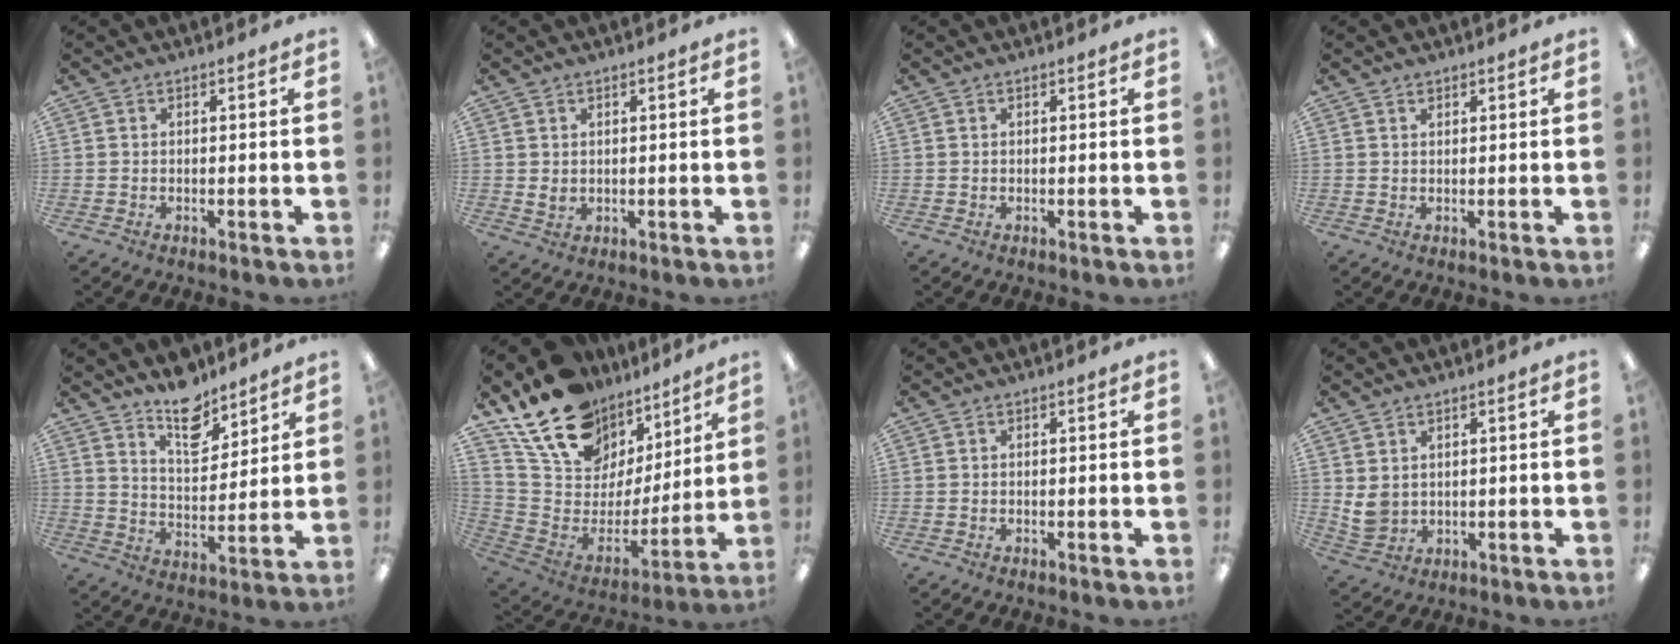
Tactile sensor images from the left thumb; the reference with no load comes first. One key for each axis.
{"total": 1.7, "fx": 0.8, "fy": 1.2, "fz": 0.9, "tx": -0.011, "ty": -0.002, "tz": 0.013}
{"total": 0.0}
{"total": 0.9, "fx": 0.8, "fy": 0.5, "fz": 0.2, "tx": -0.005, "ty": 0.001, "tz": 0.015}
{"total": 11.0, "fx": 9.1, "fy": 4.6, "fz": 4.0, "tx": -0.044, "ty": -0.066, "tz": 0.163}
{"total": 18.8, "fx": 14.9, "fy": 9.8, "fz": 5.9, "tx": -0.130, "ty": -0.111, "tz": 0.276}
{"total": 0.0}
{"total": 4.6, "fx": 2.3, "fy": 3.5, "fz": 2.1, "tx": -0.043, "ty": -0.010, "tz": 0.044}